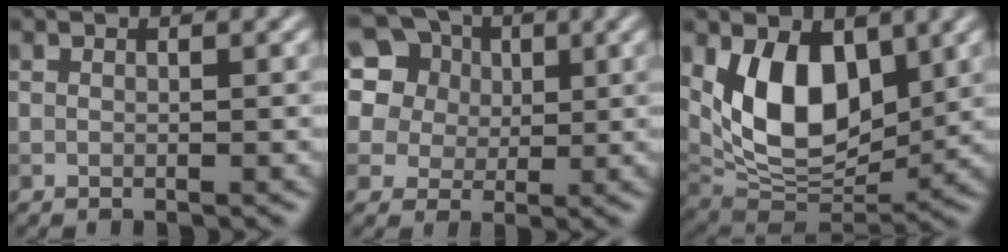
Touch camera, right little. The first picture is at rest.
{"total": 15.8, "force": [7.8, 12.0, 6.6], "torque": [-0.191, 0.054, 0.130]}
{"total": 8.5, "force": [2.3, 5.2, 6.4], "torque": [-0.116, -0.023, 0.044]}